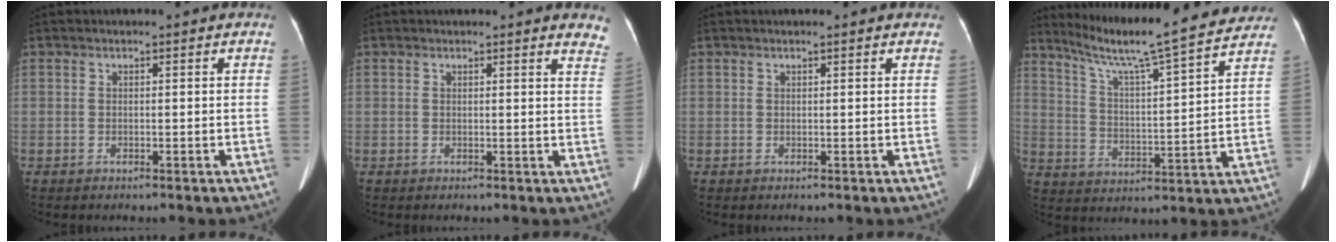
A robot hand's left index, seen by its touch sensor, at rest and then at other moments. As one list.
[{"total": 5.0, "force": [4.8, 0.7, 1.2], "torque": [0.007, -0.021, 0.024]}, {"total": 1.5, "force": [1.3, 0.2, 0.7], "torque": [-0.013, 0.016, 0.014]}, {"total": 18.9, "force": [16.8, -0.7, 8.6], "torque": [-0.150, -0.008, 0.245]}]